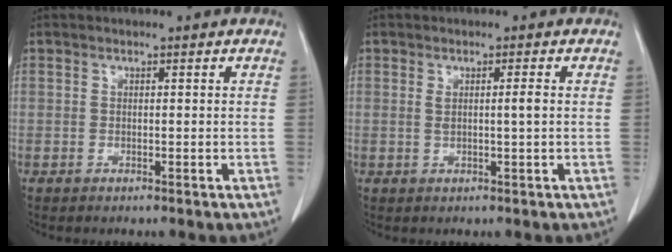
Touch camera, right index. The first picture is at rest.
{"total": 1.8, "force": [0.4, -0.1, 1.8], "torque": [-0.027, 0.002, 0.010]}